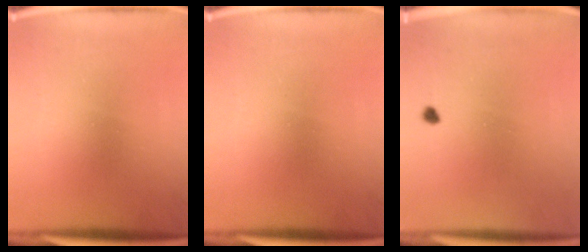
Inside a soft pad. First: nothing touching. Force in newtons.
{"total": 0.0}
{"total": 0.7}